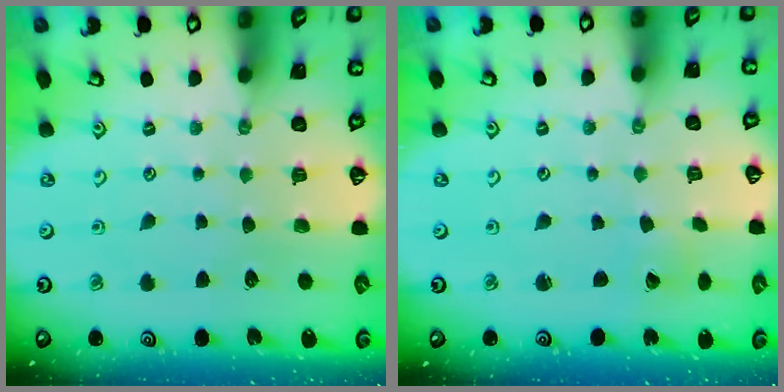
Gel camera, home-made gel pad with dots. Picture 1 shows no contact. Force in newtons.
{"total": 1.0, "press": 1.0, "slide": 0.1}